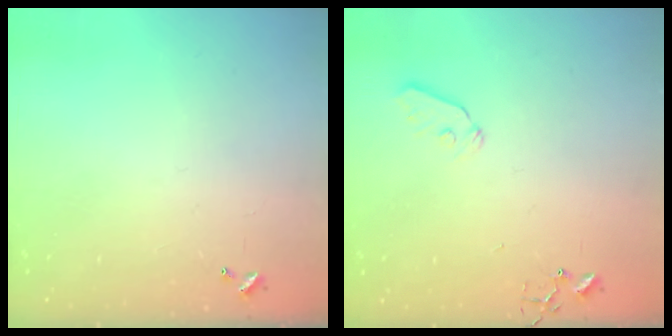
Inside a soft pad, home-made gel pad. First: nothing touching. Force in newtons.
{"total": 5.8, "press": 5.8, "slide": 0.8}